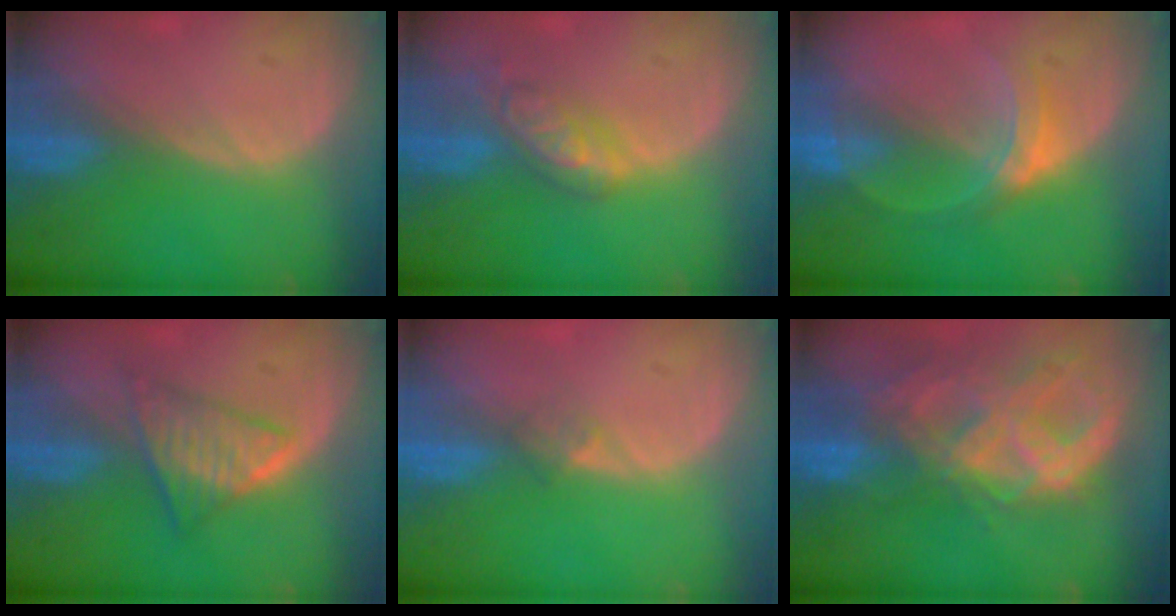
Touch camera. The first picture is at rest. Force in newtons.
{"total": 5.8, "press": 5.0, "slide": 2.9}
{"total": 5.1, "press": 4.9, "slide": 1.5}
{"total": 6.0, "press": 5.7, "slide": 2.1}
{"total": 1.5, "press": 1.2, "slide": 1.0}
{"total": 10.9, "press": 9.2, "slide": 5.8}